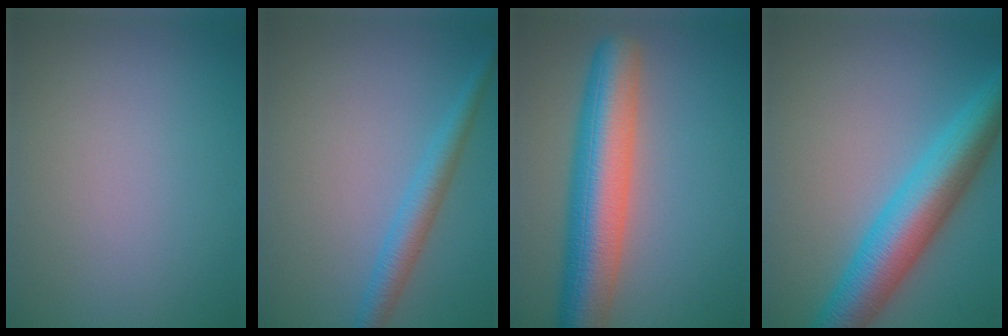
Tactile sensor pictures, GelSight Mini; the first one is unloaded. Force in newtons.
{"total": 3.0, "press": 3.0, "slide": 0.1}
{"total": 9.0, "press": 9.0, "slide": 0.3}
{"total": 8.5, "press": 8.5, "slide": 0.3}